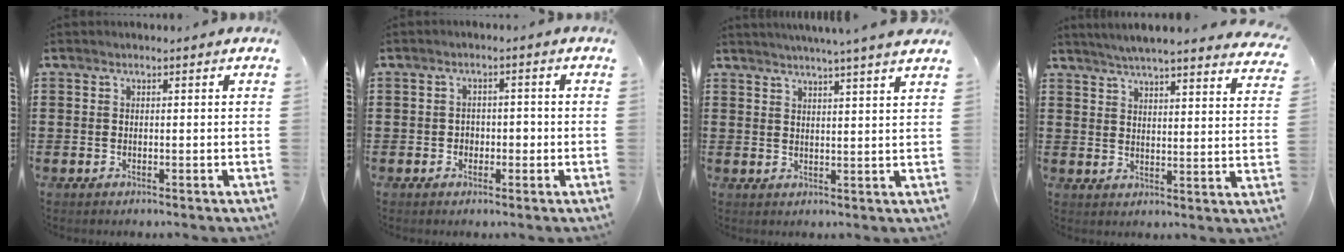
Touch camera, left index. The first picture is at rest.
{"total": 1.9, "force": [-0.7, 1.6, 0.9], "torque": [-0.024, 0.004, -0.018]}
{"total": 3.6, "force": [3.2, -1.0, 1.2], "torque": [-0.032, -0.014, 0.056]}
{"total": 4.5, "force": [4.4, -0.4, 1.2], "torque": [-0.041, -0.024, 0.074]}